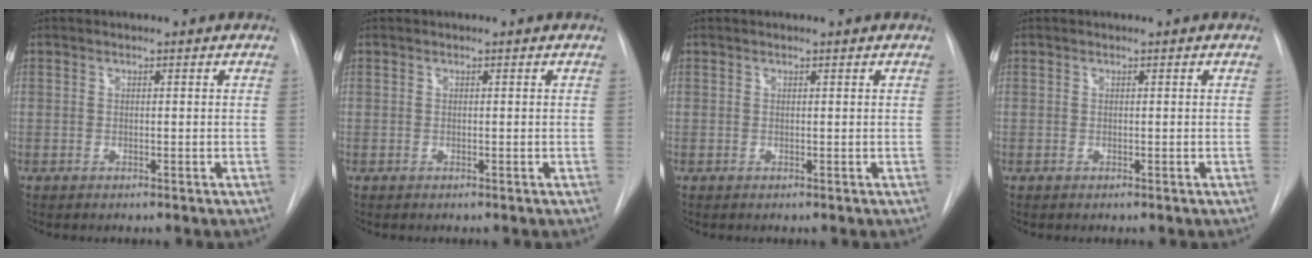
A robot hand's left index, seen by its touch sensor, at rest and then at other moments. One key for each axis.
{"total": 0.0}
{"total": 0.0}
{"total": 0.0}